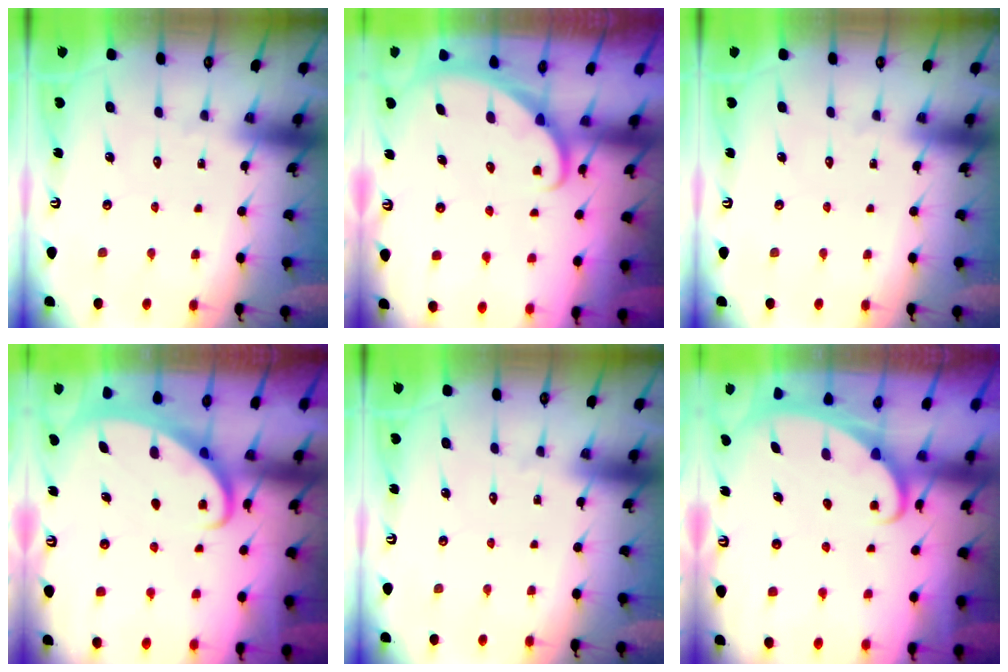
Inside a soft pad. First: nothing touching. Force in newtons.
{"total": 2.0, "press": 2.0, "slide": 0.1}
{"total": 0.0}
{"total": 2.4, "press": 2.4, "slide": 0.4}
{"total": 0.0}
{"total": 2.4, "press": 2.3, "slide": 0.3}